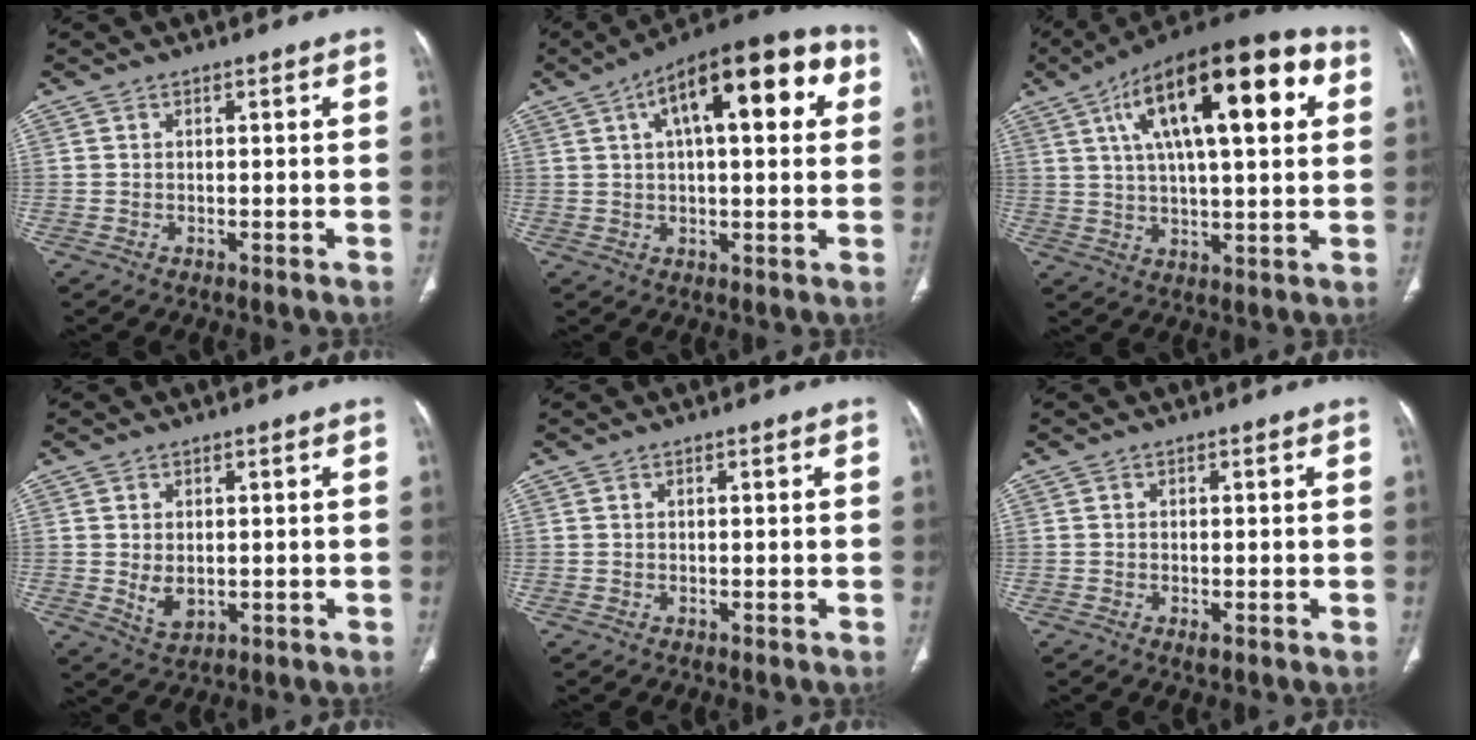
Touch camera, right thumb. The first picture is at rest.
{"total": 19.0, "force": [6.2, 7.6, 16.3], "torque": [-0.213, 0.029, 0.085]}
{"total": 24.0, "force": [8.2, 8.6, 20.8], "torque": [-0.315, 0.016, 0.122]}
{"total": 4.3, "force": [0.0, 2.9, 3.2], "torque": [-0.052, -0.011, 0.011]}
{"total": 0.0}
{"total": 1.2, "force": [-0.5, 0.6, 1.0], "torque": [-0.020, -0.003, -0.006]}